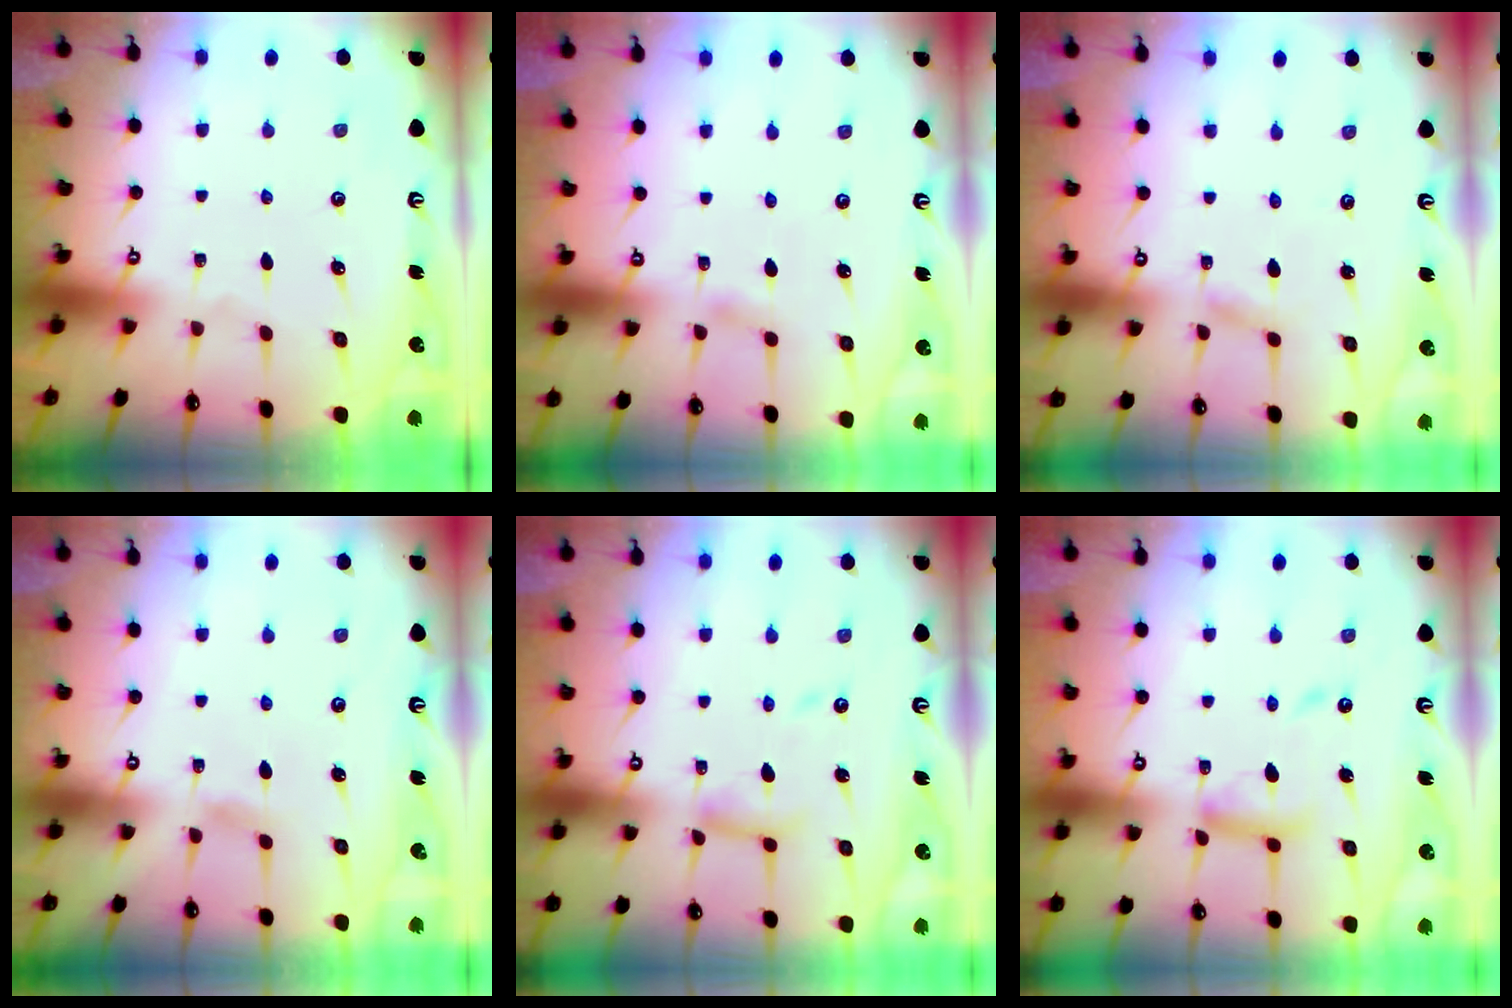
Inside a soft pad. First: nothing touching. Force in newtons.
{"total": 2.2, "press": 2.2, "slide": 0.3}
{"total": 2.1, "press": 2.1, "slide": 0.1}
{"total": 6.0, "press": 6.0, "slide": 0.5}
{"total": 11.3, "press": 11.3, "slide": 1.1}
{"total": 12.4, "press": 12.3, "slide": 1.1}